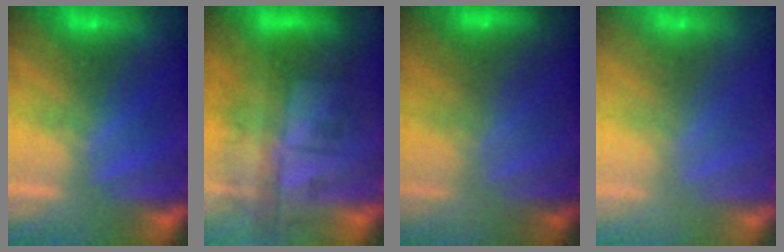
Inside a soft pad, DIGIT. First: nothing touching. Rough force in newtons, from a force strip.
{"total": 10.2}
{"total": 2.8}
{"total": 7.4}